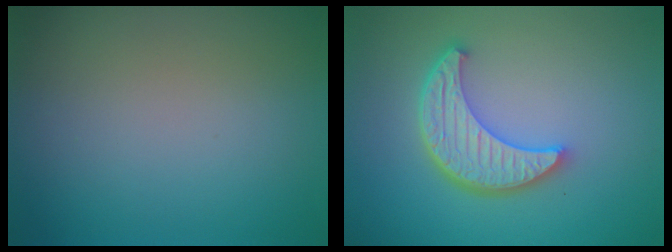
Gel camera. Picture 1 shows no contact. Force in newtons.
{"total": 5.8, "press": 4.4, "slide": 3.8}